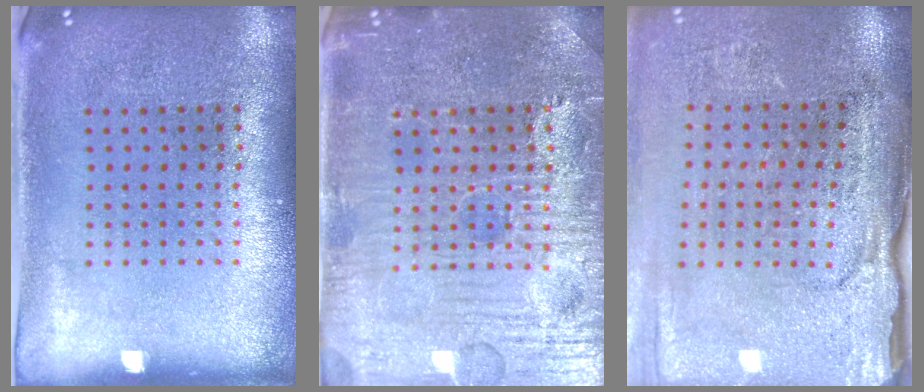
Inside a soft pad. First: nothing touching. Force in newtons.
{"total": 4.7, "press": 4.6, "slide": 0.8}
{"total": 4.2, "press": 3.6, "slide": 2.1}